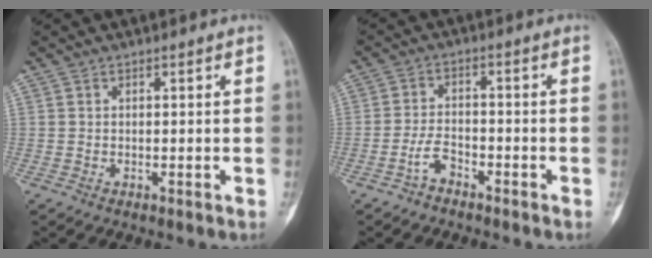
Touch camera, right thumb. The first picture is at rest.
{"total": 3.8, "force": [-2.7, 1.9, 2.0], "torque": [-0.034, 0.023, -0.052]}